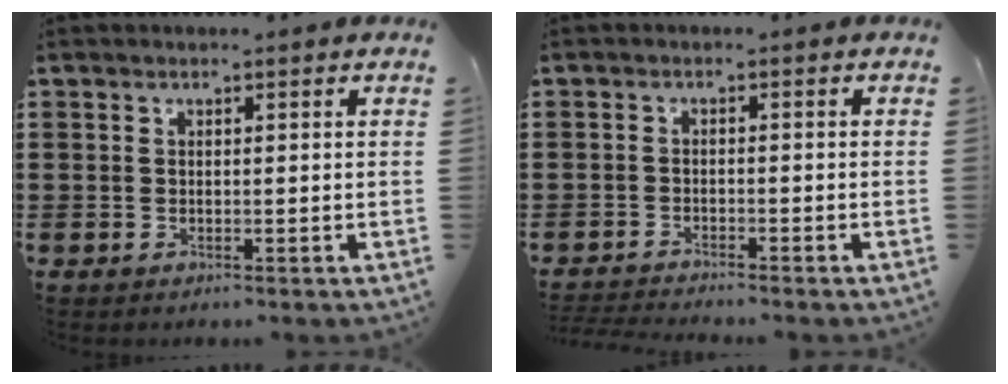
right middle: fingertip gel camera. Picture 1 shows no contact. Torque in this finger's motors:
{"motor_torque": [0.38, 0.11, 0.01, 0.00]}